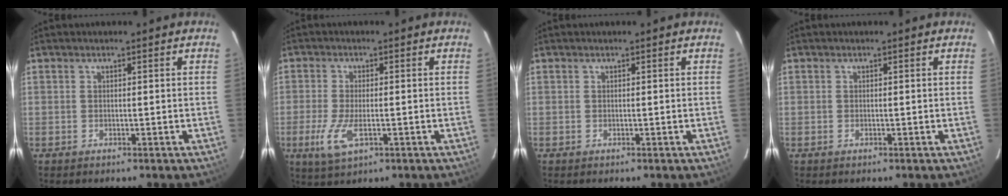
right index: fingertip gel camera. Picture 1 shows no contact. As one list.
[{"total": 6.9, "force": [-2.5, 2.6, 5.9], "torque": [-0.131, -0.018, -0.046]}, {"total": 0.0}, {"total": 0.0}]